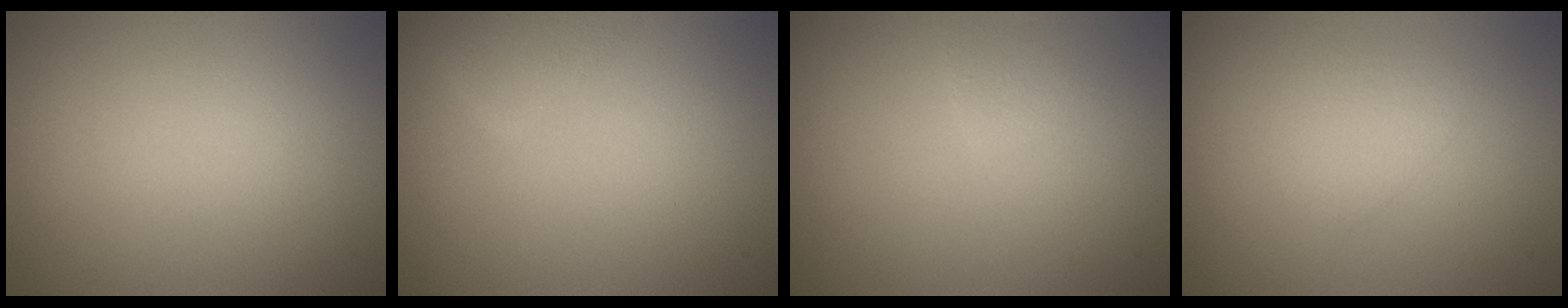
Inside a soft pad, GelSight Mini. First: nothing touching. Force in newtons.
{"total": 2.3, "press": 2.3, "slide": 0.1}
{"total": 0.9, "press": 0.9, "slide": 0.1}
{"total": 1.6, "press": 1.6, "slide": 0.0}